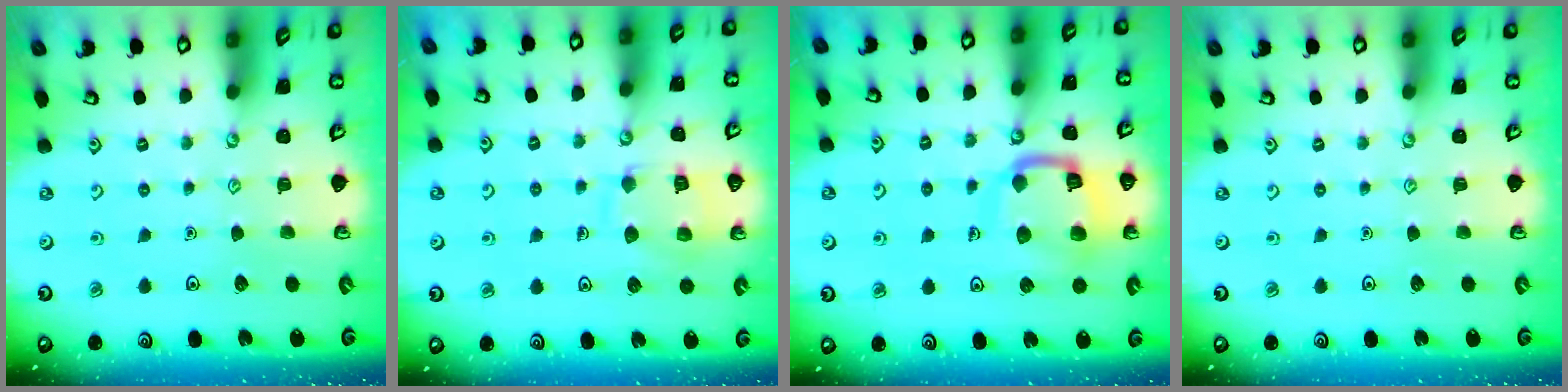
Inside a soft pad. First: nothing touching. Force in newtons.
{"total": 11.6, "press": 11.6, "slide": 1.1}
{"total": 14.3, "press": 14.2, "slide": 1.5}
{"total": 0.0}